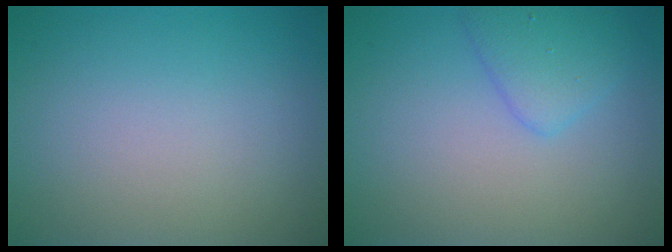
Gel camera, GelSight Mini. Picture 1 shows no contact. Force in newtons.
{"total": 2.5, "press": 2.5, "slide": 0.1}